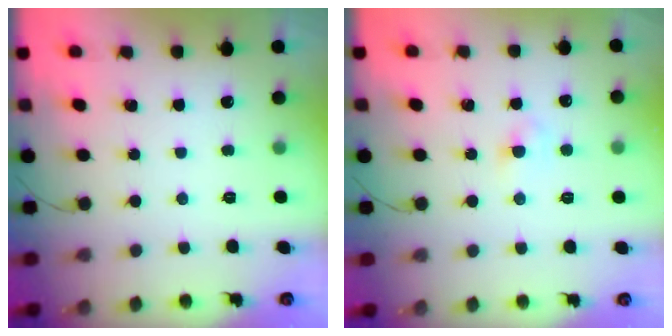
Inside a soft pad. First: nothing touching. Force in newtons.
{"total": 3.0, "press": 2.9, "slide": 0.9}